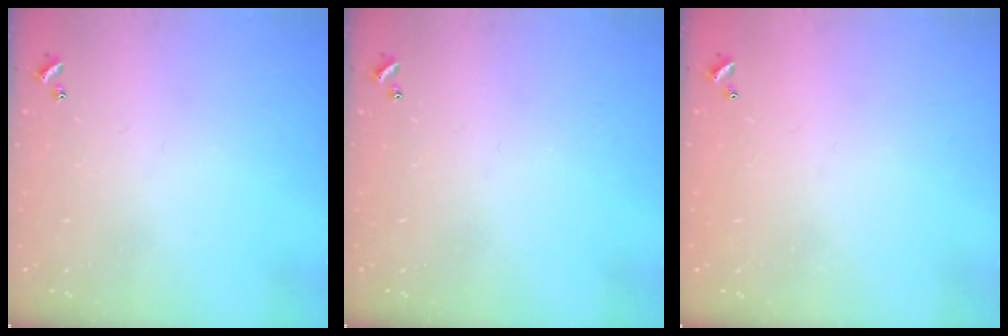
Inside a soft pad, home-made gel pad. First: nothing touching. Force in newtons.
{"total": 0.0}
{"total": 2.9, "press": 2.9, "slide": 0.1}